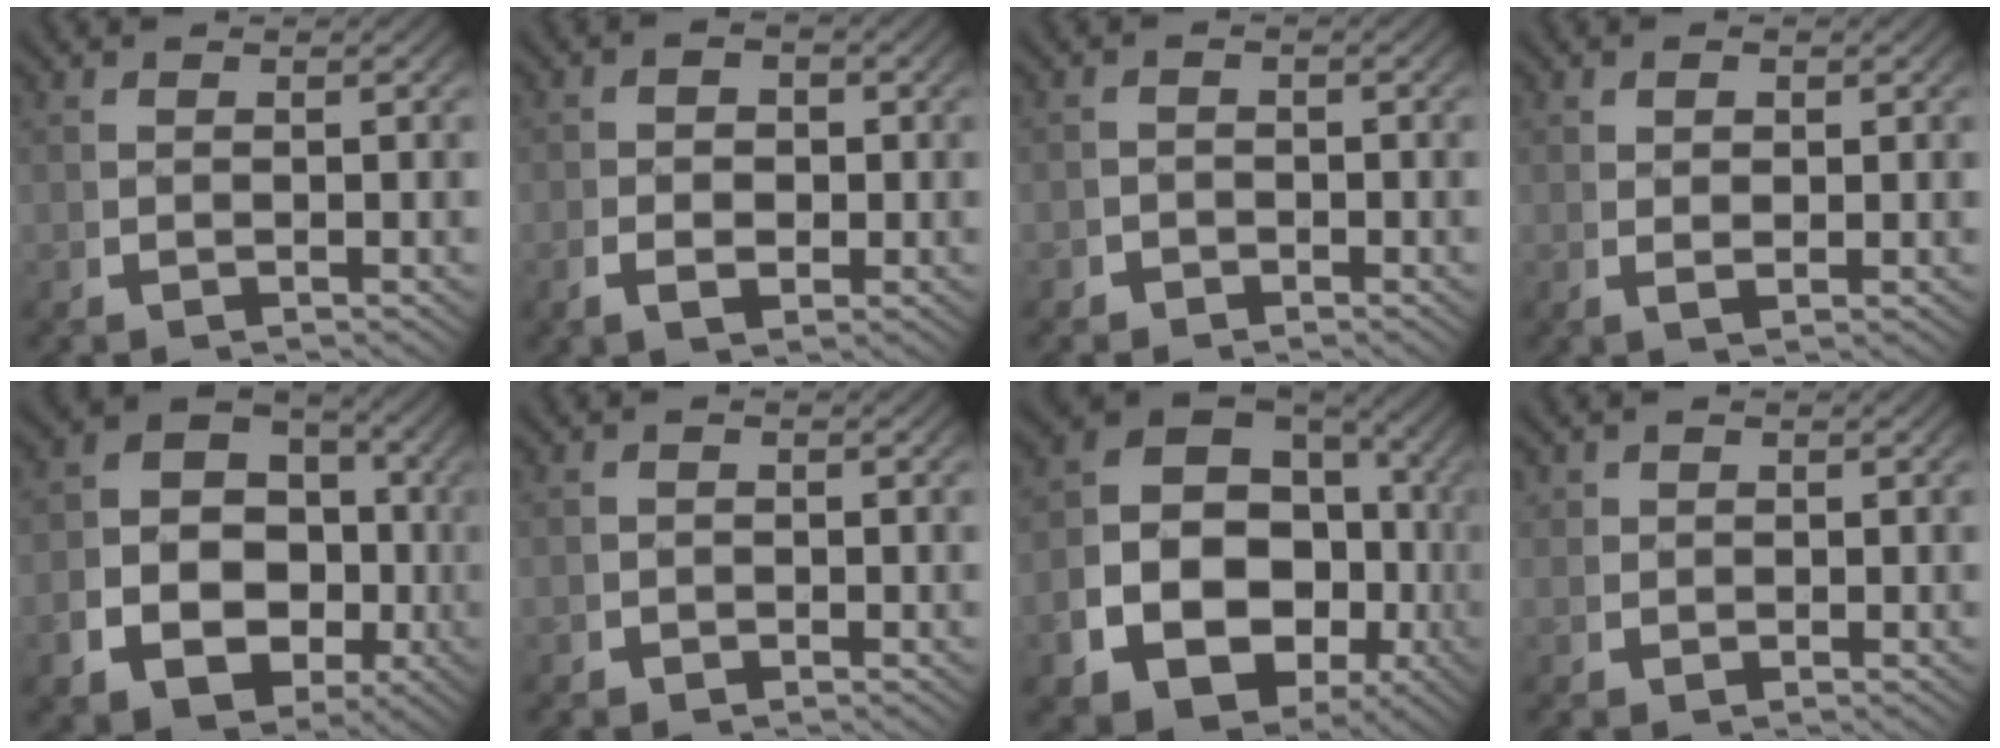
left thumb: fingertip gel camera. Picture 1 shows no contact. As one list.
[{"total": 2.7, "force": [-0.5, 1.9, 1.9], "torque": [-0.032, -0.008, -0.006]}, {"total": 1.5, "force": [-1.2, 0.8, -0.1], "torque": [0.007, -0.010, -0.022]}, {"total": 1.2, "force": [0.5, 0.3, 1.1], "torque": [-0.026, -0.006, 0.012]}, {"total": 13.8, "force": [-1.5, 11.2, 8.0], "torque": [-0.170, -0.041, -0.018]}, {"total": 0.8, "force": [-0.5, 0.6, 0.0], "torque": [0.001, -0.006, -0.012]}, {"total": 16.3, "force": [-3.6, 12.8, 9.6], "torque": [-0.209, -0.059, -0.046]}, {"total": 1.5, "force": [0.3, 1.5, 0.4], "torque": [-0.010, -0.009, 0.005]}]